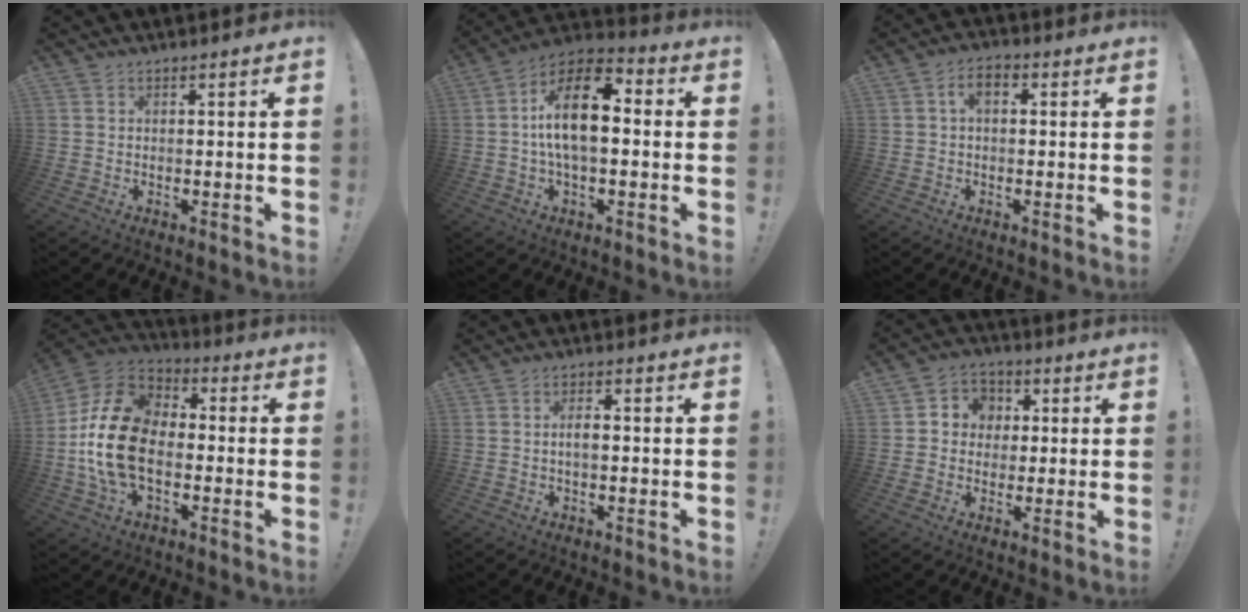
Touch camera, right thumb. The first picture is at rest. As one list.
[{"total": 15.7, "force": [1.2, 7.5, 13.8], "torque": [-0.250, 0.005, 0.015]}, {"total": 4.2, "force": [0.6, 2.3, 3.4], "torque": [-0.061, 0.009, 0.010]}, {"total": 20.2, "force": [-2.9, 13.2, 15.0], "torque": [-0.282, 0.033, -0.040]}, {"total": 2.9, "force": [-0.4, 1.1, 2.7], "torque": [-0.048, 0.006, -0.010]}, {"total": 6.7, "force": [-0.3, 6.4, 1.7], "torque": [-0.019, 0.009, -0.001]}]